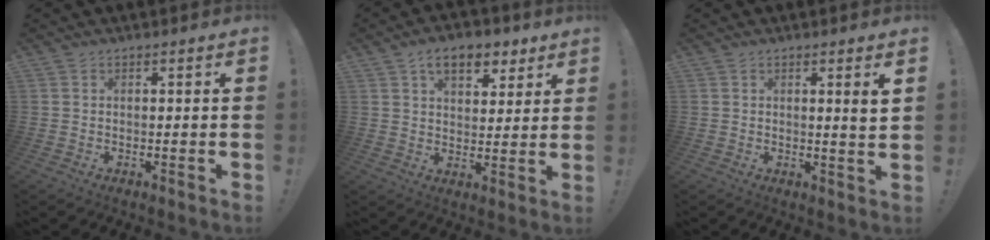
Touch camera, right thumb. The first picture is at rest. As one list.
[{"total": 9.8, "force": [5.7, 5.8, 5.5], "torque": [-0.070, -0.022, 0.102]}, {"total": 3.4, "force": [1.5, -0.6, 3.0], "torque": [-0.035, -0.017, 0.019]}]